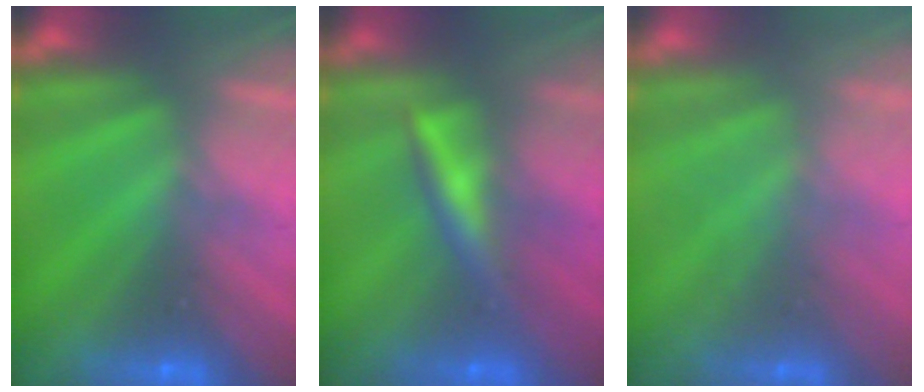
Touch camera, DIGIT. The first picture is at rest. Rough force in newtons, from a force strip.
{"total": 2.4}
{"total": 2.3}